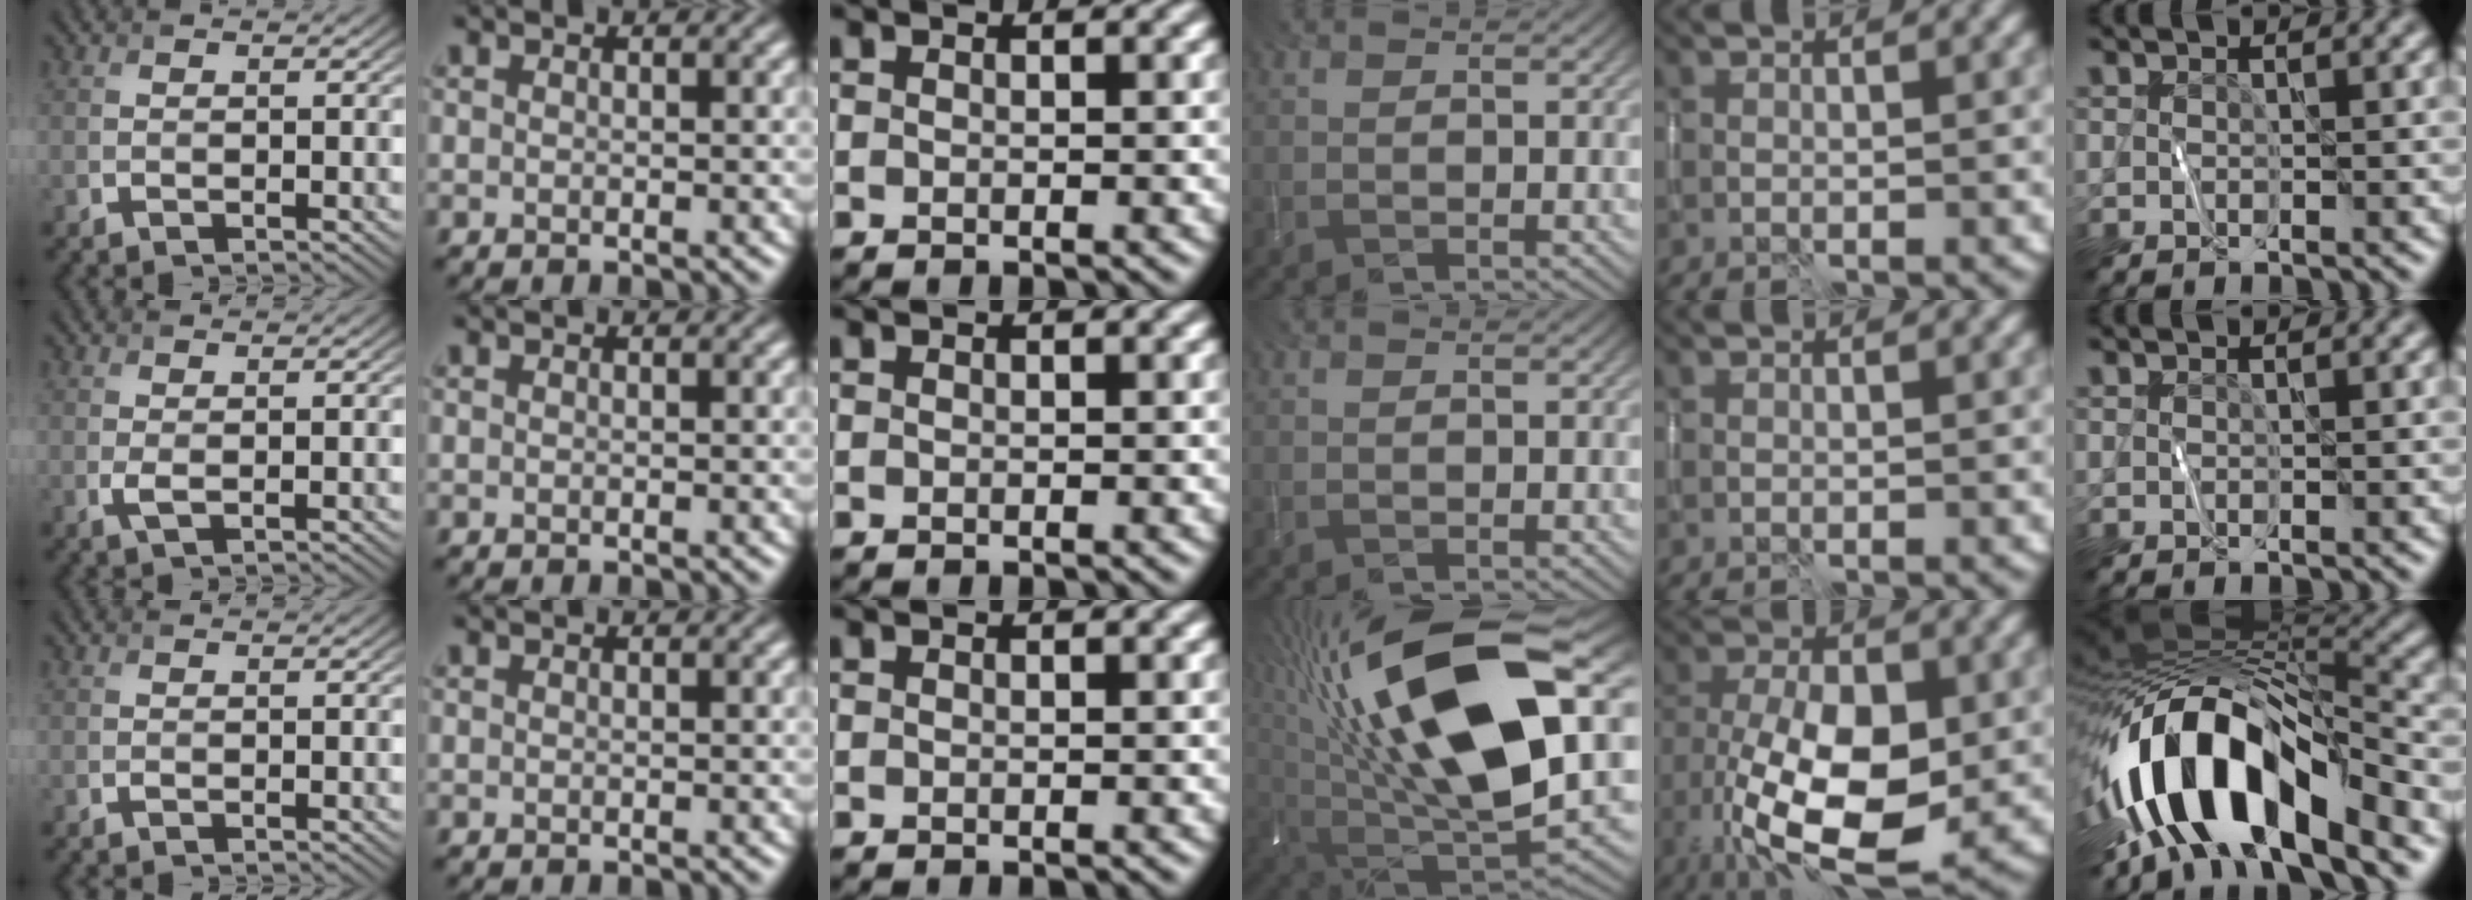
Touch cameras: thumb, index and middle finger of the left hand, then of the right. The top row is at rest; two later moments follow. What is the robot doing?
{"motion": "wipe", "object": "whiteboard"}